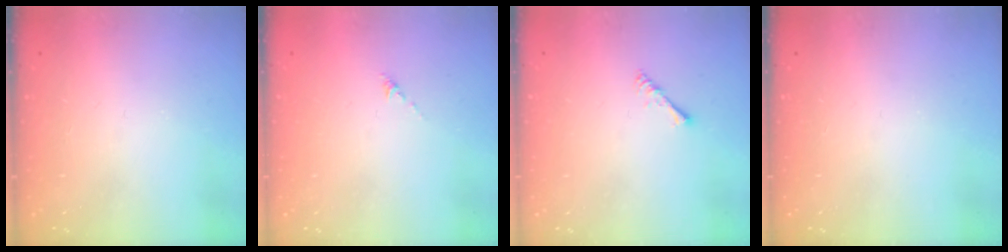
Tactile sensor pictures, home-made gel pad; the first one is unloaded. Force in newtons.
{"total": 0.0}
{"total": 2.2, "press": 2.1, "slide": 0.5}
{"total": 0.0}